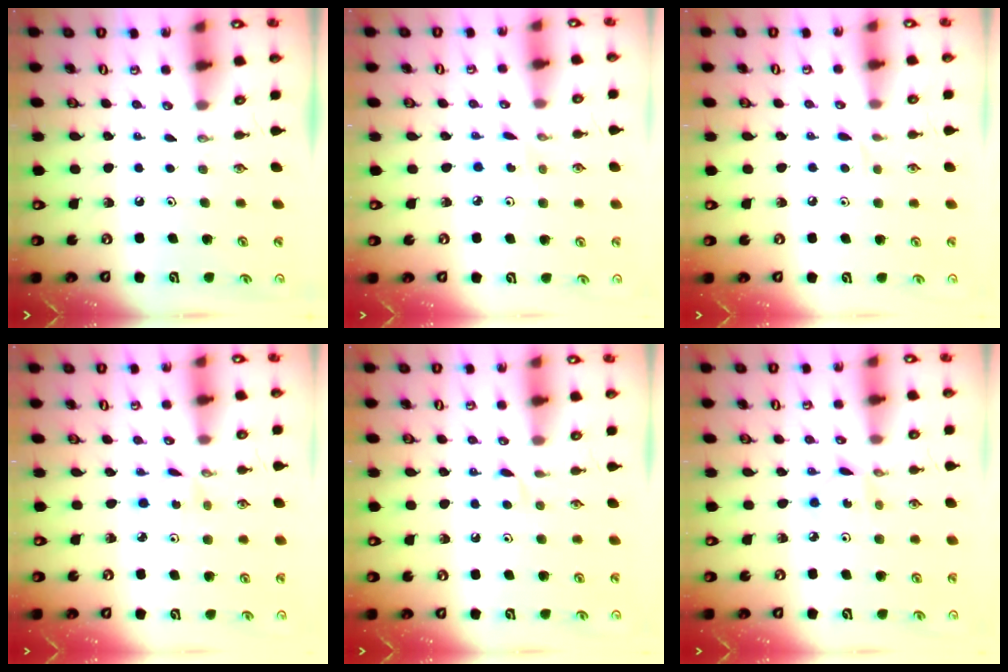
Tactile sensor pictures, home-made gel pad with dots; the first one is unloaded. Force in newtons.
{"total": 3.0, "press": 3.0, "slide": 0.3}
{"total": 3.5, "press": 3.5, "slide": 0.5}
{"total": 1.8, "press": 1.7, "slide": 0.2}
{"total": 3.4, "press": 3.4, "slide": 0.5}
{"total": 1.7, "press": 1.7, "slide": 0.1}